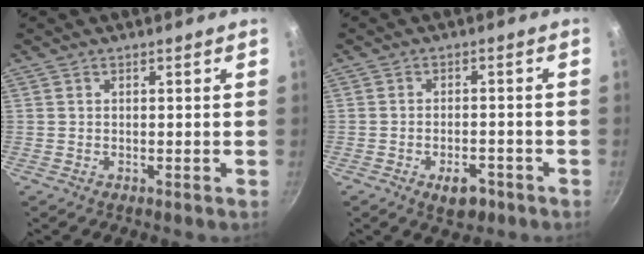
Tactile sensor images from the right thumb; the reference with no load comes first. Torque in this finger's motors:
{"motor_torque": [-0.14, 0.15, -0.19, 0.08, 0.03]}